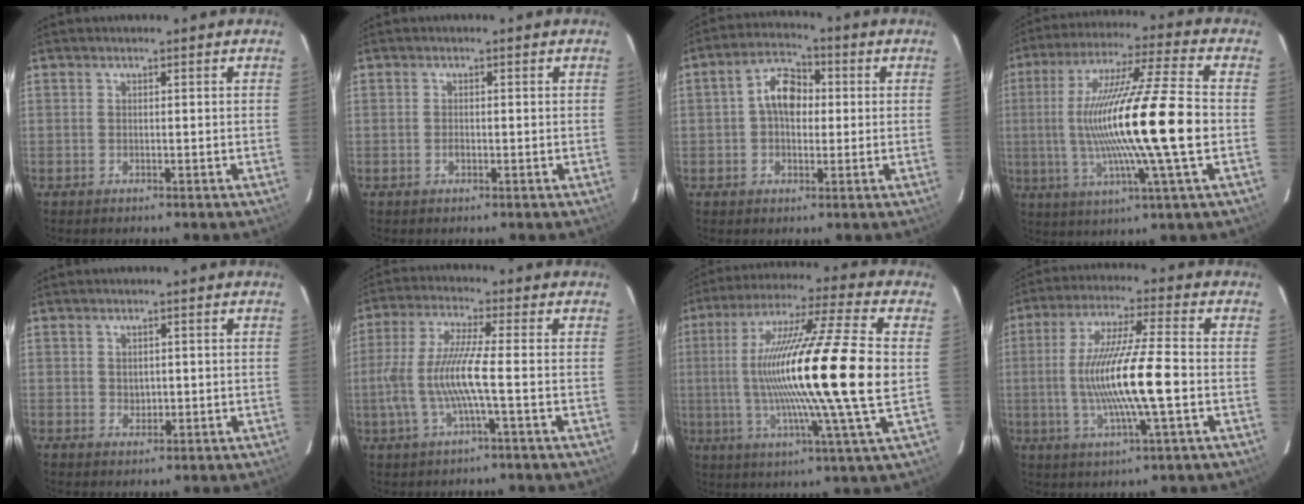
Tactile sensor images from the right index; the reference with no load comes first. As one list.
[{"total": 1.1, "force": [-0.3, 0.7, 0.8], "torque": [-0.015, 0.001, -0.006]}, {"total": 7.3, "force": [0.5, 4.8, 5.4], "torque": [-0.099, 0.024, 0.007]}, {"total": 20.1, "force": [-1.5, -0.3, 20.0], "torque": [-0.361, -0.009, -0.025]}, {"total": 1.8, "force": [0.2, 1.6, 0.8], "torque": [-0.009, 0.000, 0.007]}, {"total": 10.1, "force": [-2.1, 0.3, 9.9], "torque": [-0.207, -0.004, -0.035]}, {"total": 22.5, "force": [0.5, -0.9, 22.5], "torque": [-0.391, -0.006, 0.000]}, {"total": 14.7, "force": [-2.1, 0.7, 14.6], "torque": [-0.273, -0.008, -0.036]}]